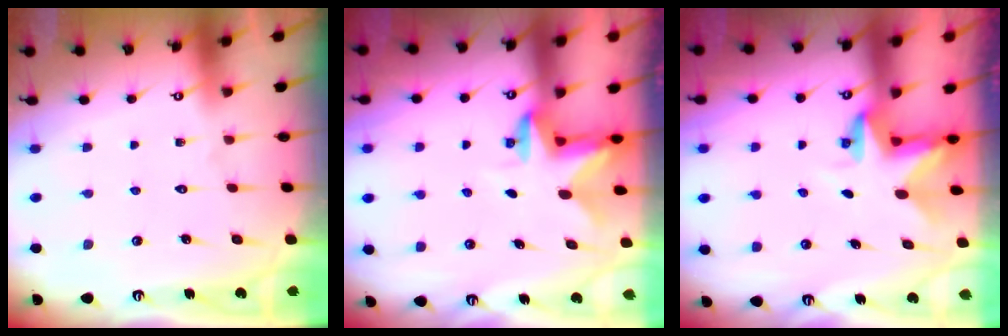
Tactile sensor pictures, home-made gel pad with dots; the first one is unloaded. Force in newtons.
{"total": 2.6, "press": 2.6, "slide": 0.5}
{"total": 3.1, "press": 3.1, "slide": 0.1}